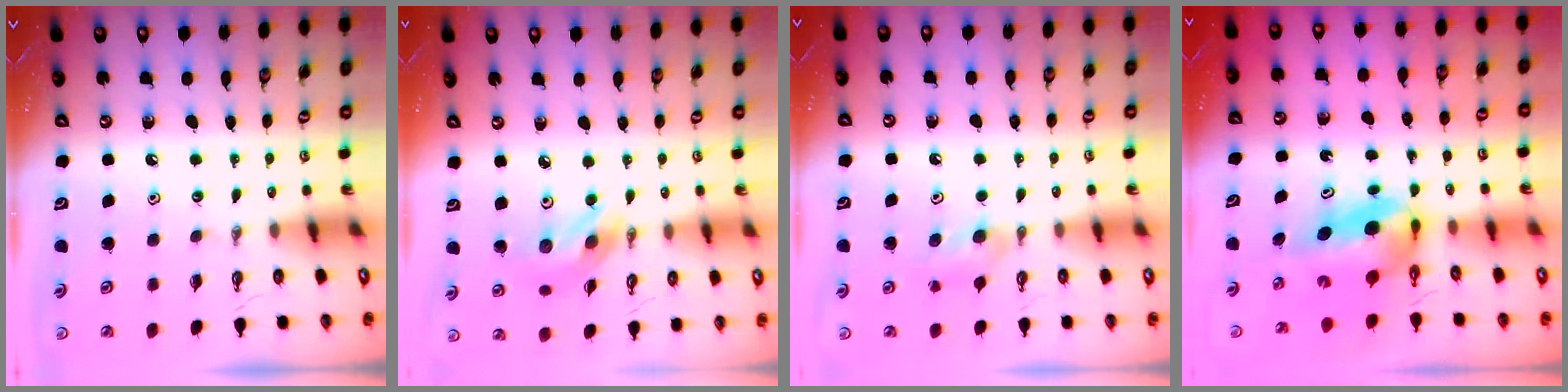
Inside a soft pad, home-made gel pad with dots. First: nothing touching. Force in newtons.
{"total": 9.8, "press": 9.8, "slide": 0.8}
{"total": 6.3, "press": 6.2, "slide": 1.4}
{"total": 5.3, "press": 5.3, "slide": 0.7}